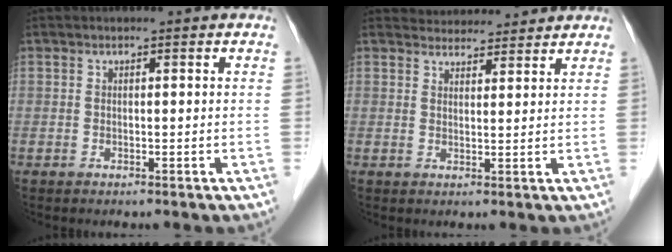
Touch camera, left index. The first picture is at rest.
{"total": 6.0, "force": [5.8, 1.4, 0.4], "torque": [-0.006, 0.021, 0.077]}